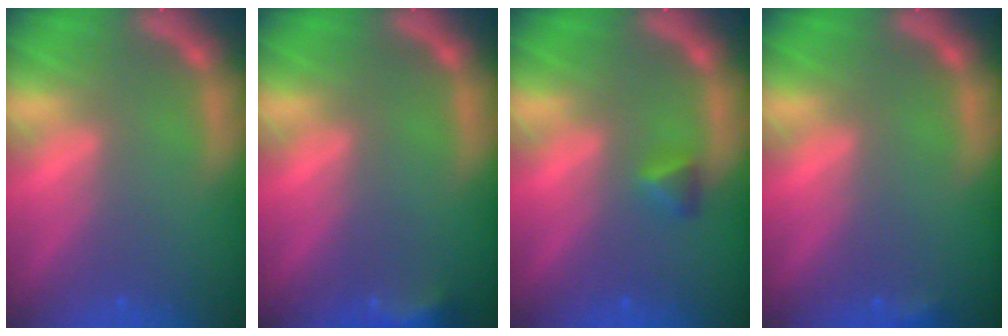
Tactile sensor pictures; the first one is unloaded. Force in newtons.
{"total": 3.0}
{"total": 1.4}
{"total": 0.9}